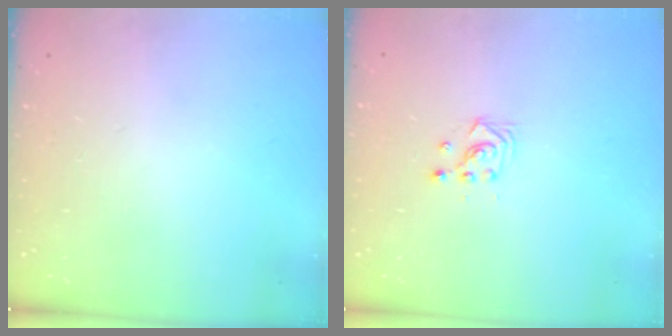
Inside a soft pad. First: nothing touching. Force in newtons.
{"total": 3.4, "press": 3.4, "slide": 0.2}